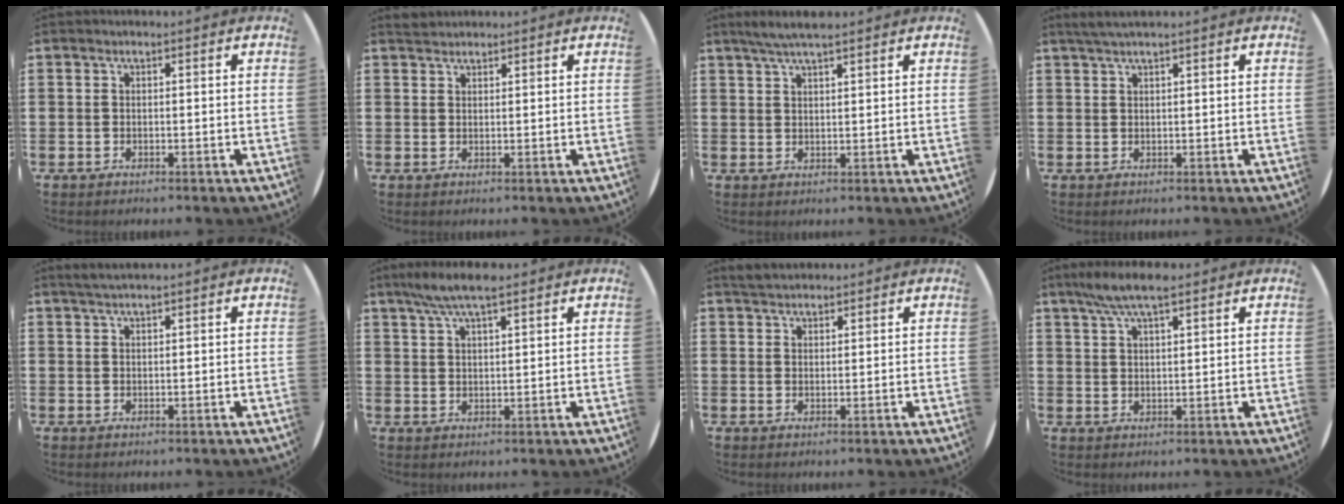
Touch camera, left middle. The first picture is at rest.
{"total": 1.3, "force": [1.3, 0.3, 0.0], "torque": [-0.001, 0.004, 0.024]}
{"total": 3.7, "force": [3.1, 0.4, 1.9], "torque": [-0.042, 0.002, 0.056]}
{"total": 1.6, "force": [1.2, -0.1, 1.0], "torque": [-0.019, 0.002, 0.022]}
{"total": 1.3, "force": [1.2, -0.1, 0.5], "torque": [-0.011, 0.002, 0.022]}
{"total": 5.6, "force": [4.4, 1.0, 3.3], "torque": [-0.065, -0.003, 0.076]}
{"total": 2.3, "force": [2.2, 0.7, 0.3], "torque": [-0.002, 0.002, 0.041]}
{"total": 5.7, "force": [4.4, 1.2, 3.5], "torque": [-0.078, 0.002, 0.077]}